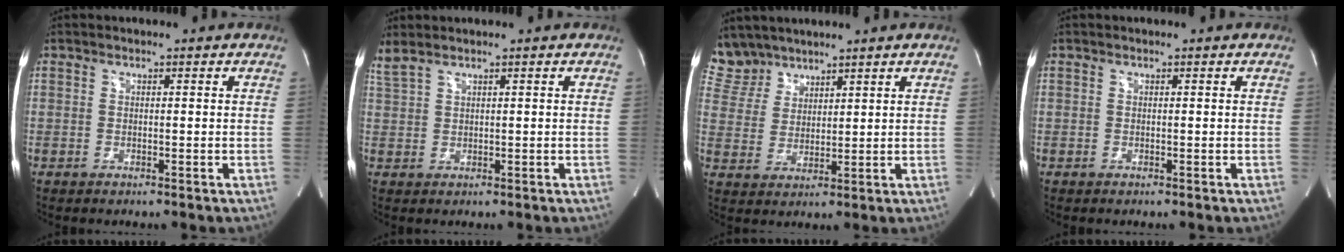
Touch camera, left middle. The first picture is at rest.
{"total": 2.3, "force": [2.1, -0.1, 1.1], "torque": [-0.039, 0.020, 0.053]}
{"total": 5.8, "force": [5.4, 2.3, -0.1], "torque": [-0.008, 0.008, 0.124]}
{"total": 0.0}